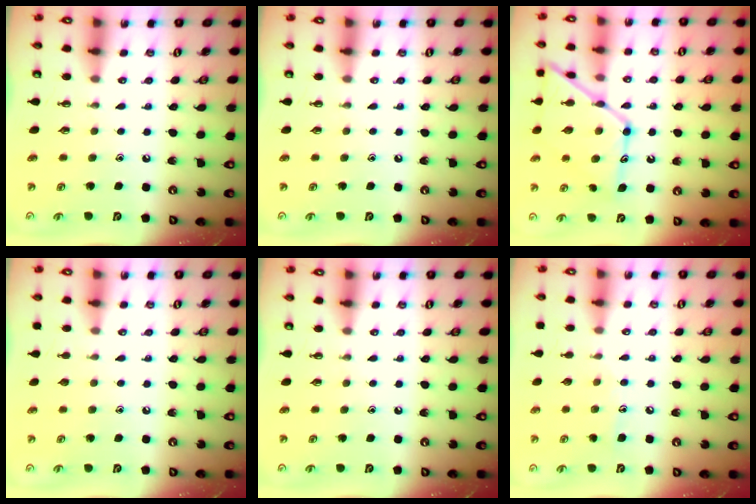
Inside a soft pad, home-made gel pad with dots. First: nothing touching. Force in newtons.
{"total": 0.0}
{"total": 17.2, "press": 17.1, "slide": 1.5}
{"total": 0.0}
{"total": 0.0}
{"total": 6.3, "press": 6.3, "slide": 0.5}